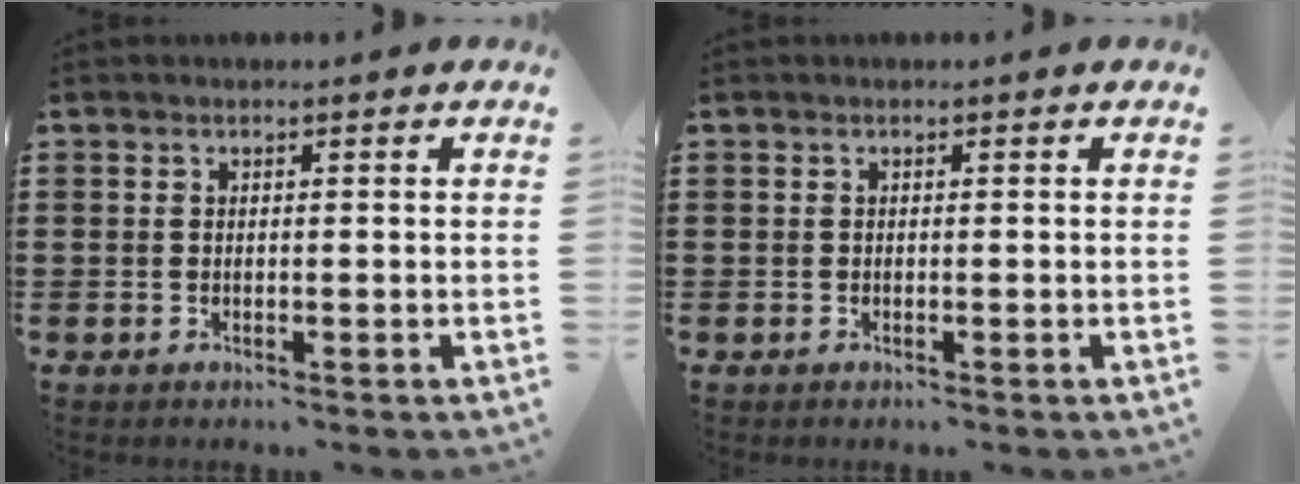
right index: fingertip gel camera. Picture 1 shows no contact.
{"total": 0.0}